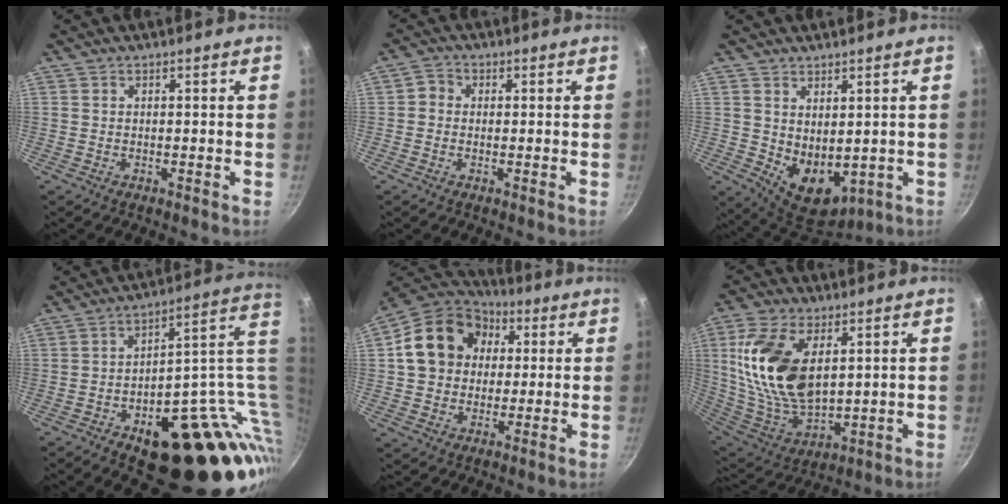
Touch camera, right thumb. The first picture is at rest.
{"total": 2.6, "force": [-0.1, 2.3, 1.1], "torque": [-0.011, 0.002, -0.012]}
{"total": 9.4, "force": [1.0, 6.2, 7.0], "torque": [-0.080, -0.028, 0.041]}
{"total": 29.0, "force": [-1.1, 15.1, 24.7], "torque": [-0.250, 0.013, 0.012]}
{"total": 16.0, "force": [3.6, 13.0, 8.6], "torque": [-0.128, 0.021, 0.047]}
{"total": 19.6, "force": [5.1, 11.0, 15.4], "torque": [-0.291, -0.027, 0.111]}